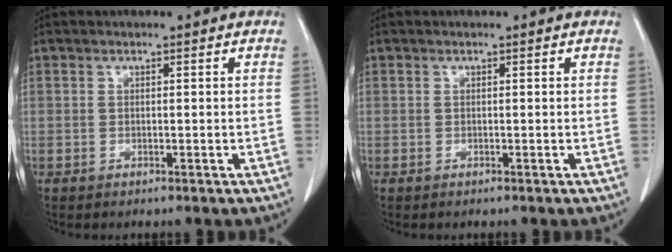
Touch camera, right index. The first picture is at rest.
{"total": 0.0}